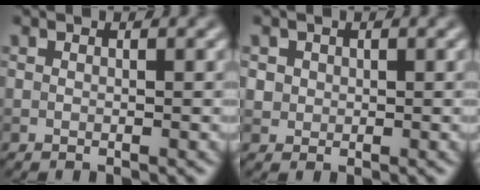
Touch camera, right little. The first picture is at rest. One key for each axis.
{"total": 1.4, "fx": 0.5, "fy": 1.3, "fz": 0.4, "tx": -0.009, "ty": -0.002, "tz": 0.023}